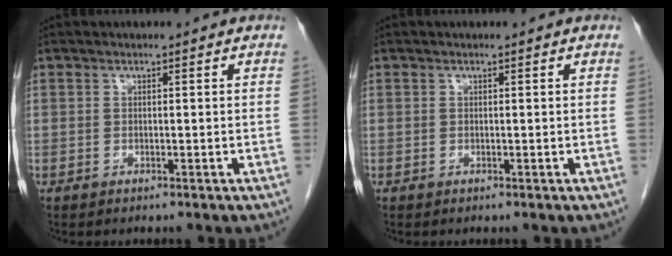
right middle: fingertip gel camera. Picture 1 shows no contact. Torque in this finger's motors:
{"motor_torque": [0.00, 0.00, 0.00, 0.00]}